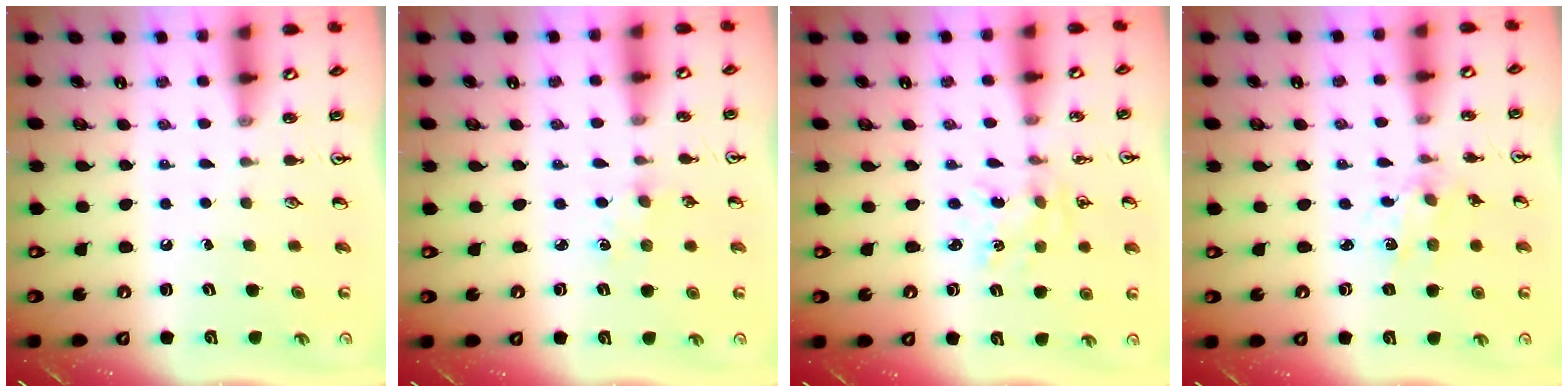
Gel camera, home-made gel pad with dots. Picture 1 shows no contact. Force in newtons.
{"total": 1.3, "press": 1.3, "slide": 0.2}
{"total": 1.7, "press": 1.7, "slide": 0.3}
{"total": 1.8, "press": 1.8, "slide": 0.3}